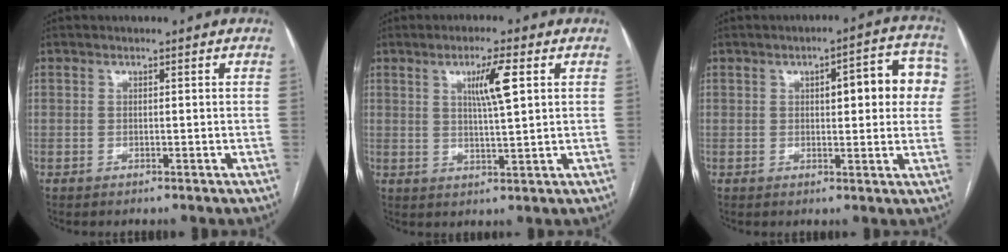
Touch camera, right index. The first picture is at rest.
{"total": 5.8, "force": [2.1, 0.2, 5.4], "torque": [-0.094, 0.000, 0.035]}
{"total": 10.1, "force": [2.1, 3.1, 9.4], "torque": [-0.106, 0.029, 0.020]}